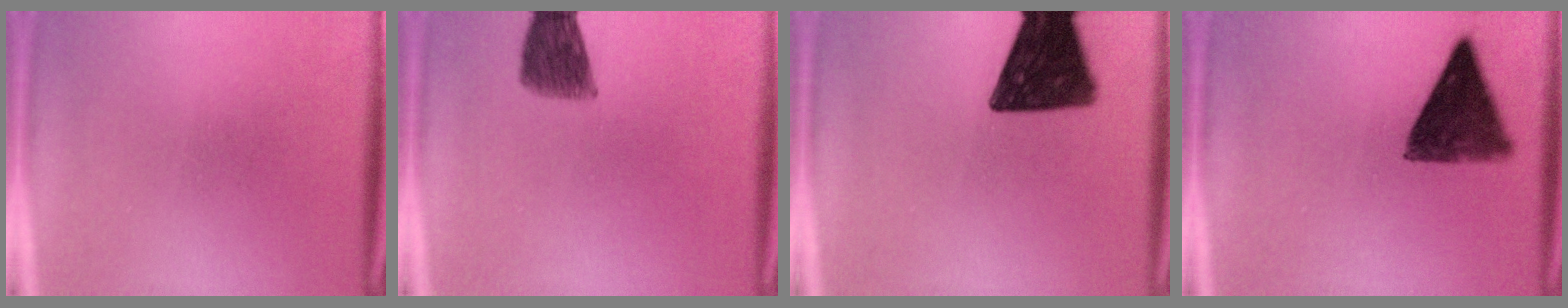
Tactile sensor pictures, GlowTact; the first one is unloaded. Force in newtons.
{"total": 6.6}
{"total": 16.1}
{"total": 10.3}